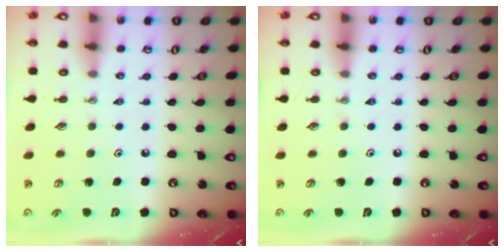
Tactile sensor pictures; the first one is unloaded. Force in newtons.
{"total": 0.0}